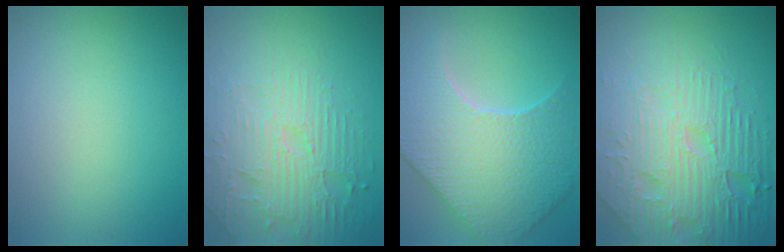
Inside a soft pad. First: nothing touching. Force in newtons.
{"total": 4.4, "press": 4.1, "slide": 1.5}
{"total": 7.9, "press": 6.8, "slide": 4.1}
{"total": 8.6, "press": 6.2, "slide": 6.0}